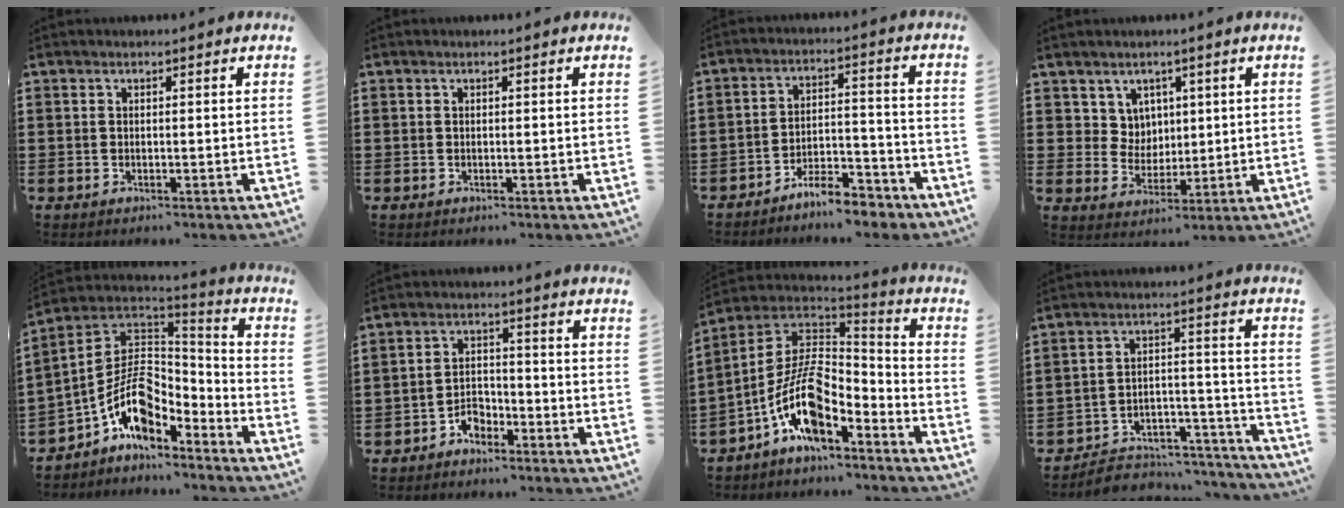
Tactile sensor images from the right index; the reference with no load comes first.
{"total": 0.0}
{"total": 6.7, "force": [-6.2, 1.3, 2.3], "torque": [-0.039, 0.017, -0.118]}
{"total": 4.9, "force": [2.5, 4.2, 0.5], "torque": [-0.034, 0.007, 0.047]}
{"total": 10.1, "force": [-4.4, 6.0, 6.8], "torque": [-0.160, -0.002, -0.090]}
{"total": 3.3, "force": [-2.8, 1.7, 0.7], "torque": [-0.020, 0.009, -0.058]}
{"total": 12.2, "force": [-6.2, 5.1, 9.2], "torque": [-0.213, 0.000, -0.129]}
{"total": 4.9, "force": [-4.5, 1.8, 0.6], "torque": [-0.016, 0.008, -0.089]}